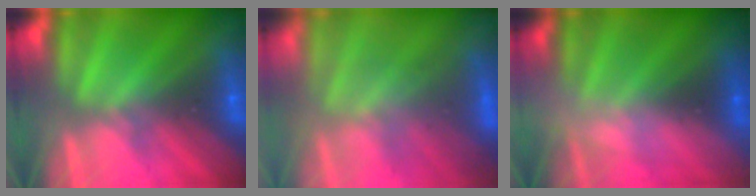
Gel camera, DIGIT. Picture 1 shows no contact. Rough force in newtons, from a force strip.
{"total": 2.9}
{"total": 2.6}